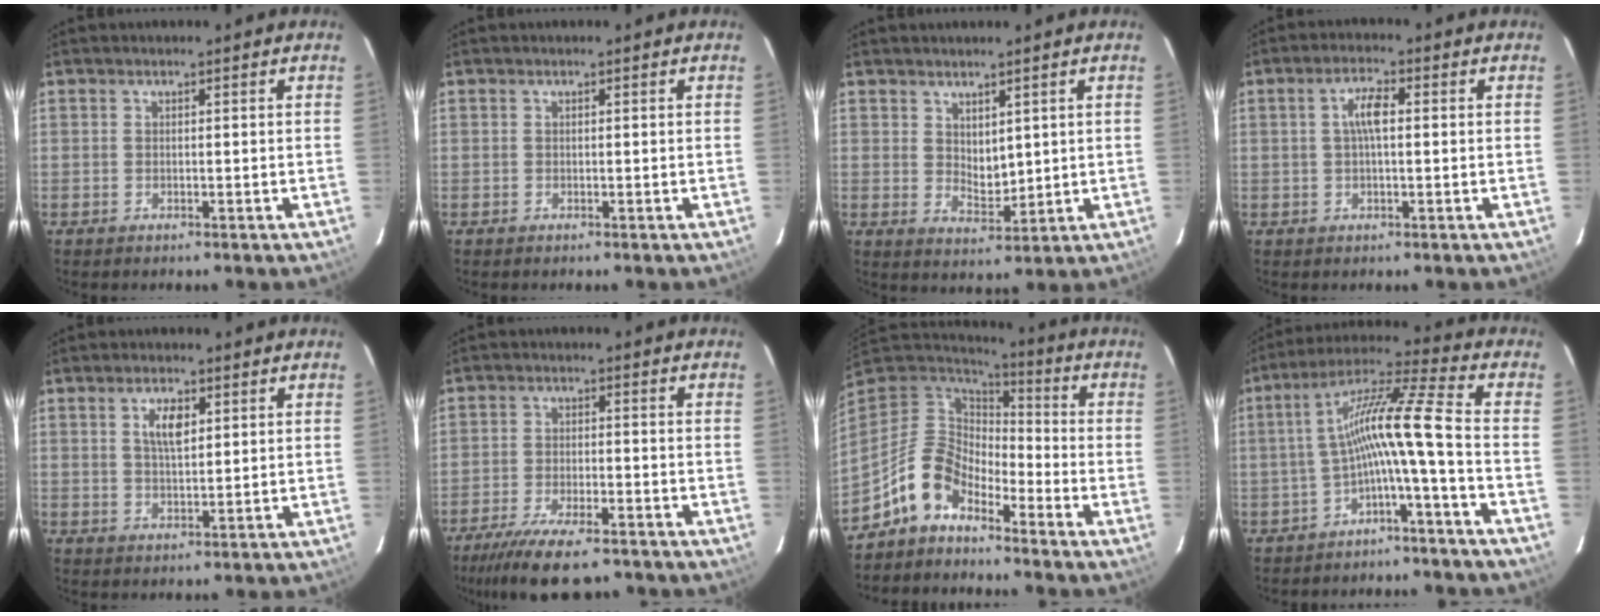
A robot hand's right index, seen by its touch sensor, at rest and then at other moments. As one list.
[{"total": 0.0}, {"total": 4.2, "force": [2.6, 2.4, 2.2], "torque": [-0.031, -0.002, 0.052]}, {"total": 4.1, "force": [0.5, 1.4, 3.9], "torque": [-0.076, 0.011, 0.009]}, {"total": 4.6, "force": [1.7, 2.0, 3.8], "torque": [-0.068, 0.005, 0.031]}, {"total": 12.9, "force": [-10.3, 3.3, 7.0], "torque": [-0.153, -0.027, -0.171]}, {"total": 10.3, "force": [-7.2, 5.7, 4.6], "torque": [-0.101, 0.024, -0.144]}, {"total": 10.8, "force": [-3.5, -1.0, 10.2], "torque": [-0.198, 0.017, -0.064]}]